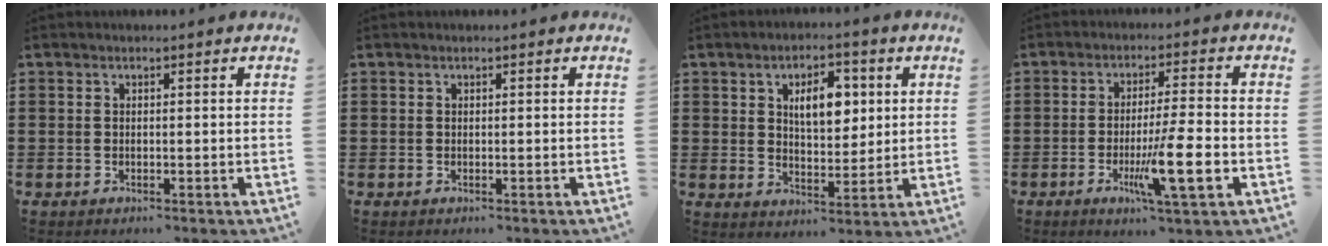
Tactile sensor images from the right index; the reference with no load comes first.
{"total": 0.0}
{"total": 6.7, "force": [2.2, 3.6, 5.2], "torque": [-0.082, 0.001, 0.028]}
{"total": 10.1, "force": [-3.1, 1.0, 9.6], "torque": [-0.173, -0.015, -0.054]}